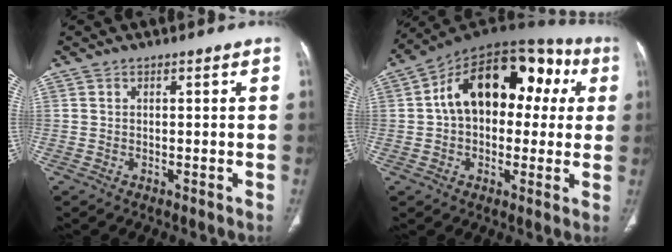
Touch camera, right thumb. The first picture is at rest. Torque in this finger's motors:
{"motor_torque": [1.94, 3.07, 1.30, -0.51, 0.21]}